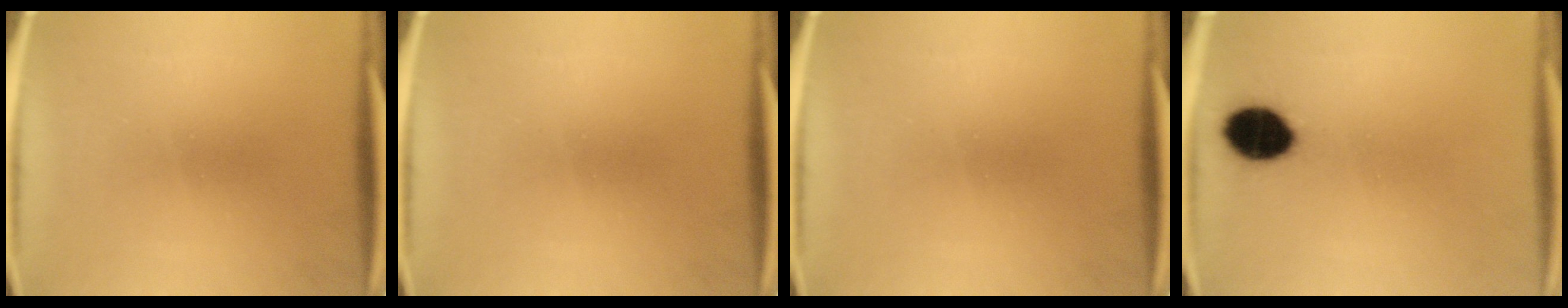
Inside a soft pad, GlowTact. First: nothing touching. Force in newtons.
{"total": 0.0}
{"total": 0.0}
{"total": 9.8}